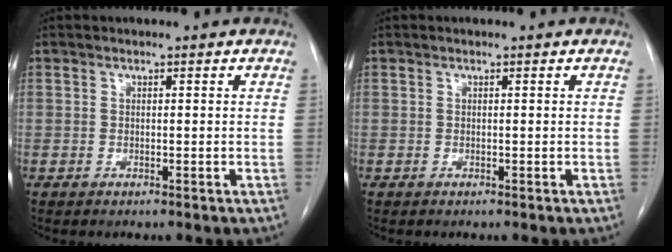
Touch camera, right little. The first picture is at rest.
{"total": 0.0}